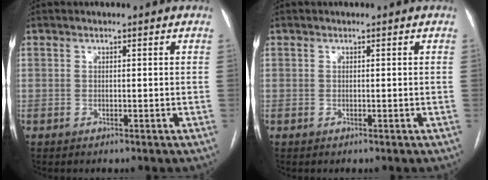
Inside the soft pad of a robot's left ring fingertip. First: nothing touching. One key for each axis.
{"total": 0.0}